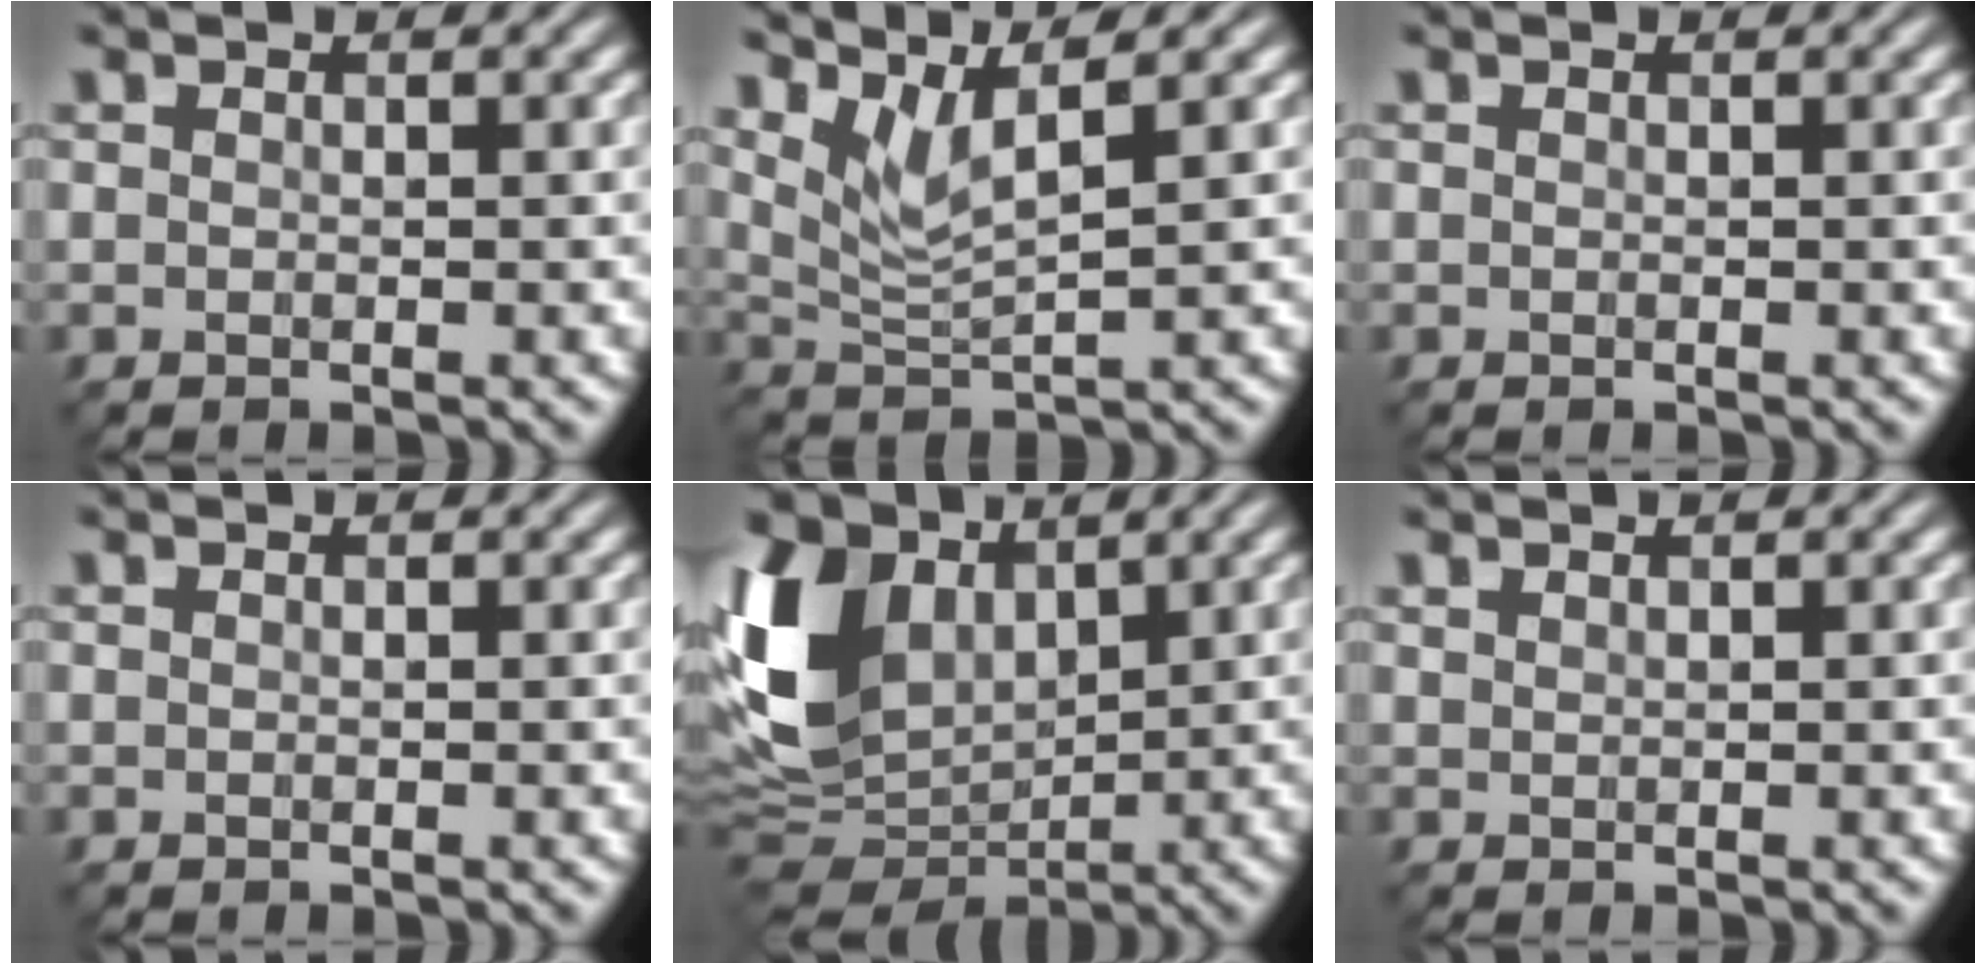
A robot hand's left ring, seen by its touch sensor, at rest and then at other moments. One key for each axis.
{"total": 3.8, "fx": 2.5, "fy": 0.8, "fz": 2.7, "tx": -0.060, "ty": -0.001, "tz": 0.058}
{"total": 0.0}
{"total": 0.0}
{"total": 9.9, "fx": 2.7, "fy": 7.0, "fz": 6.5, "tx": -0.160, "ty": 0.002, "tz": 0.045}
{"total": 0.5, "fx": 0.5, "fy": 0.1, "fz": 0.1, "tx": 0.000, "ty": 0.000, "tz": 0.014}